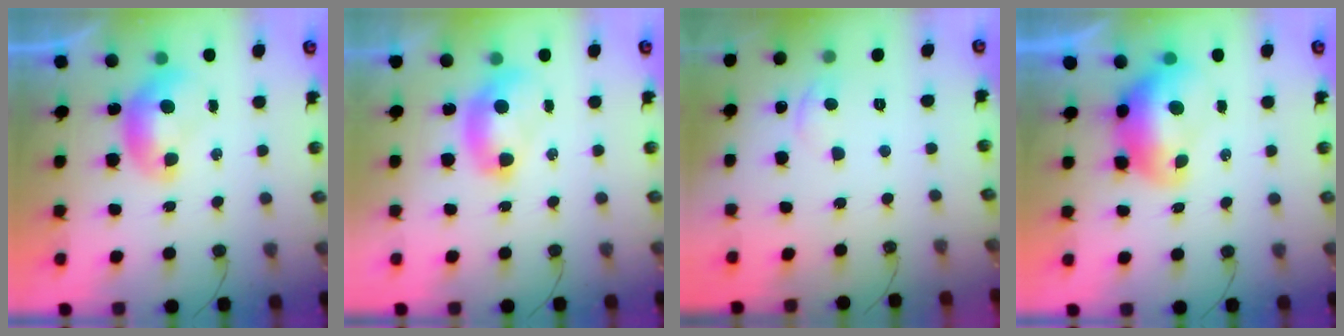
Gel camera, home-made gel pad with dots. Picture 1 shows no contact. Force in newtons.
{"total": 2.5, "press": 2.5, "slide": 0.2}
{"total": 0.6, "press": 0.3, "slide": 0.5}
{"total": 3.5, "press": 3.4, "slide": 0.7}